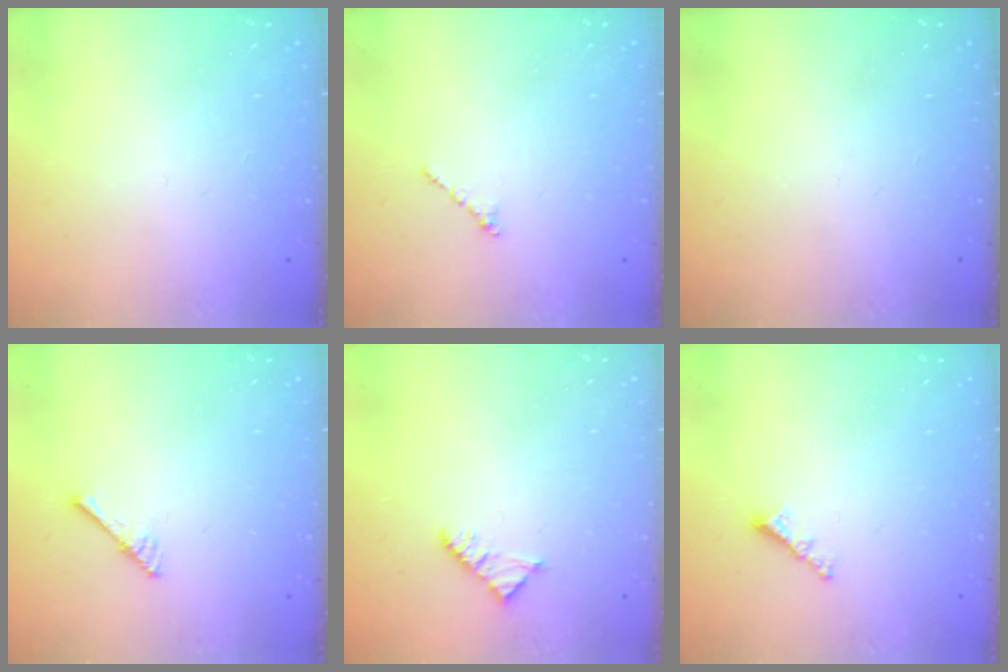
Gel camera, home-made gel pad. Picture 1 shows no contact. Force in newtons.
{"total": 1.2, "press": 1.1, "slide": 0.5}
{"total": 0.0}
{"total": 3.0, "press": 3.0, "slide": 0.3}
{"total": 2.3, "press": 2.3, "slide": 0.4}
{"total": 3.6, "press": 3.6, "slide": 0.4}